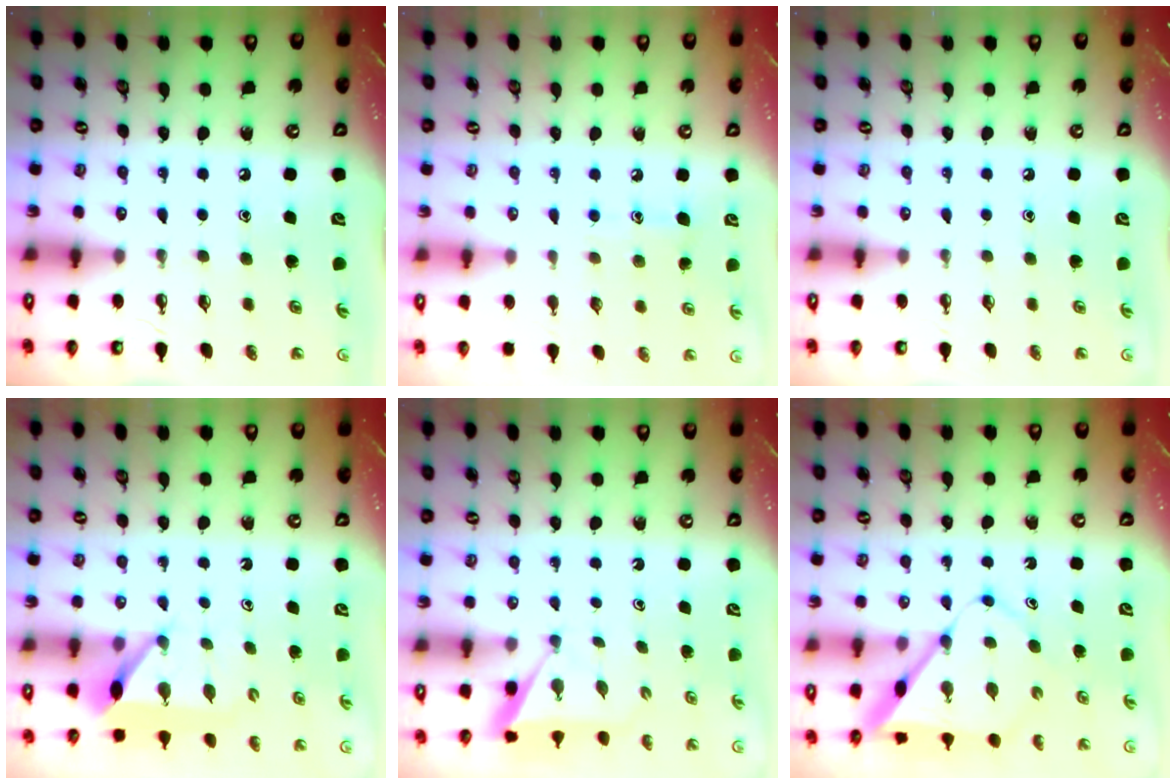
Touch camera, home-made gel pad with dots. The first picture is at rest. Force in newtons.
{"total": 6.1, "press": 6.1, "slide": 0.2}
{"total": 0.0}
{"total": 6.2, "press": 6.2, "slide": 0.6}
{"total": 3.0, "press": 3.0, "slide": 0.3}
{"total": 8.0, "press": 8.0, "slide": 0.7}